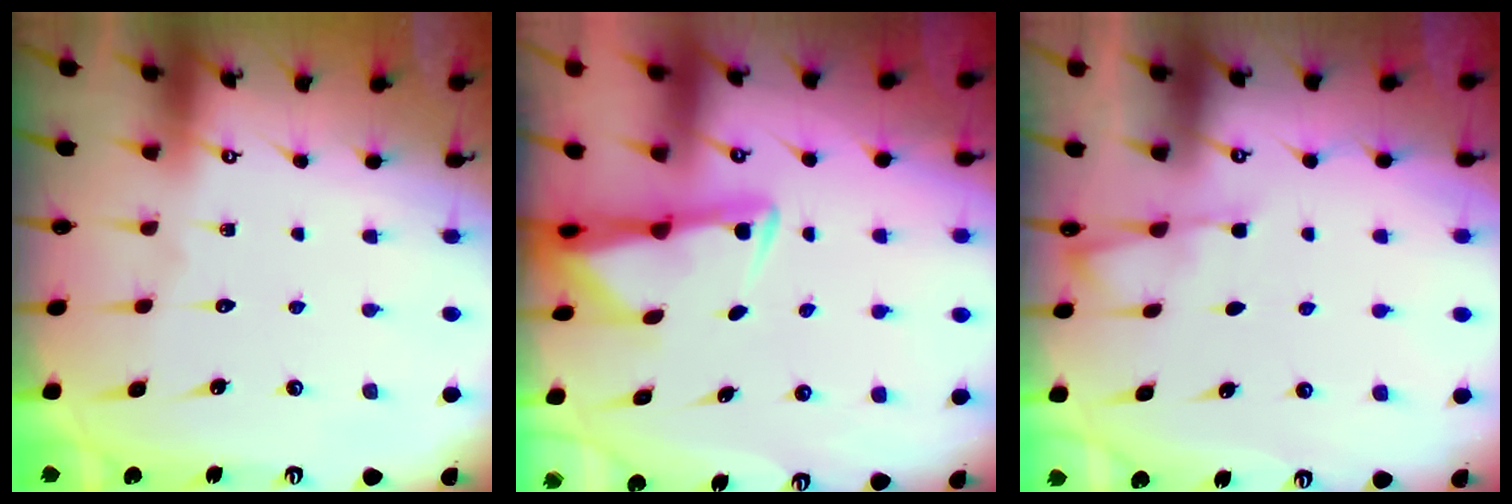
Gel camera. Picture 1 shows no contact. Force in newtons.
{"total": 3.0, "press": 2.9, "slide": 0.6}
{"total": 2.3, "press": 2.3, "slide": 0.4}